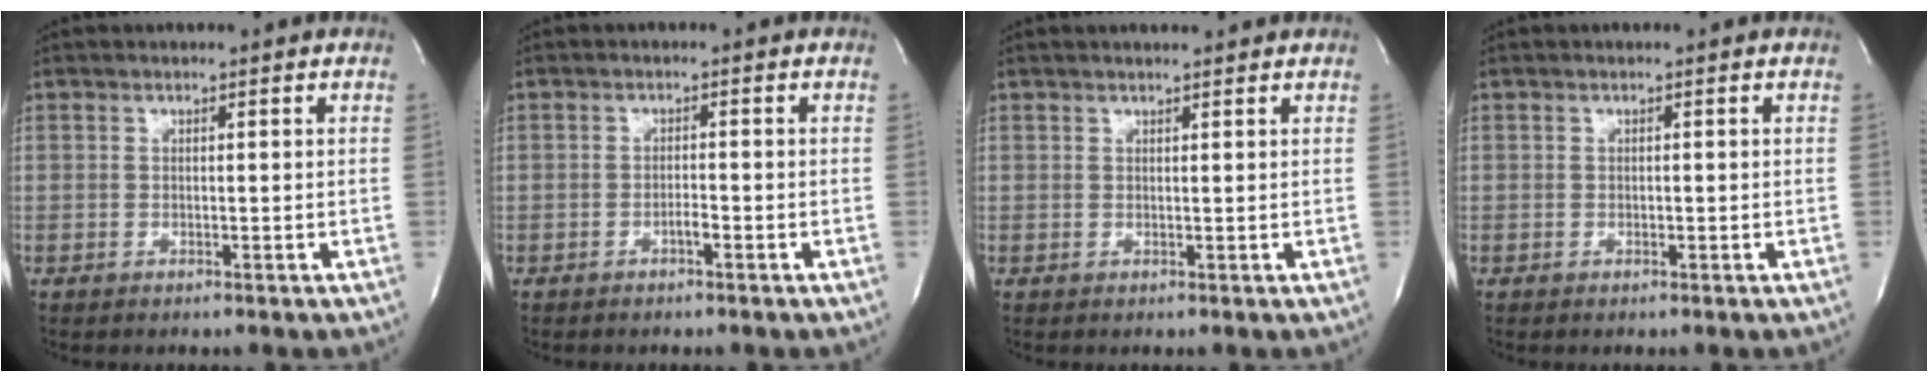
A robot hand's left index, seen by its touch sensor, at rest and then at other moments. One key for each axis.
{"total": 1.2, "fx": -0.9, "fy": 0.1, "fz": 0.8, "tx": -0.018, "ty": -0.002, "tz": -0.017}
{"total": 3.2, "fx": 2.9, "fy": 0.3, "fz": 1.5, "tx": -0.025, "ty": 0.014, "tz": 0.038}
{"total": 0.0}